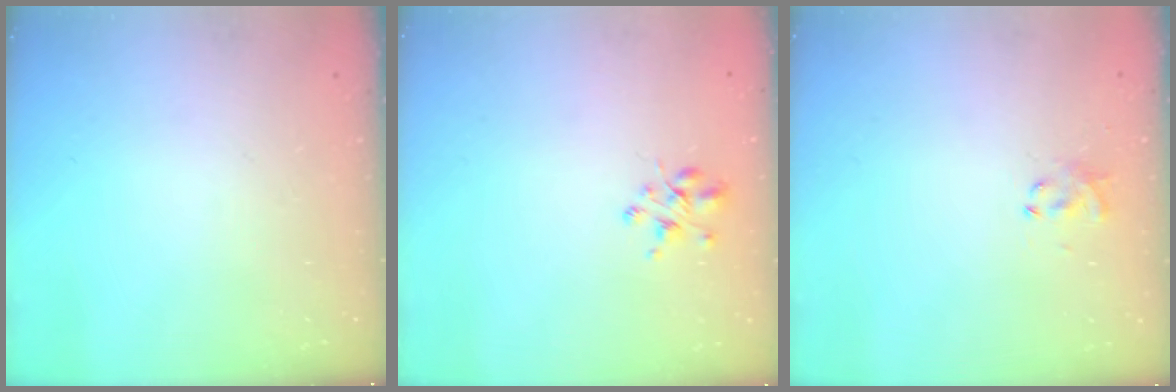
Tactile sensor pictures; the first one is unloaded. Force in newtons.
{"total": 3.2, "press": 3.2, "slide": 0.5}
{"total": 2.9, "press": 2.8, "slide": 0.9}